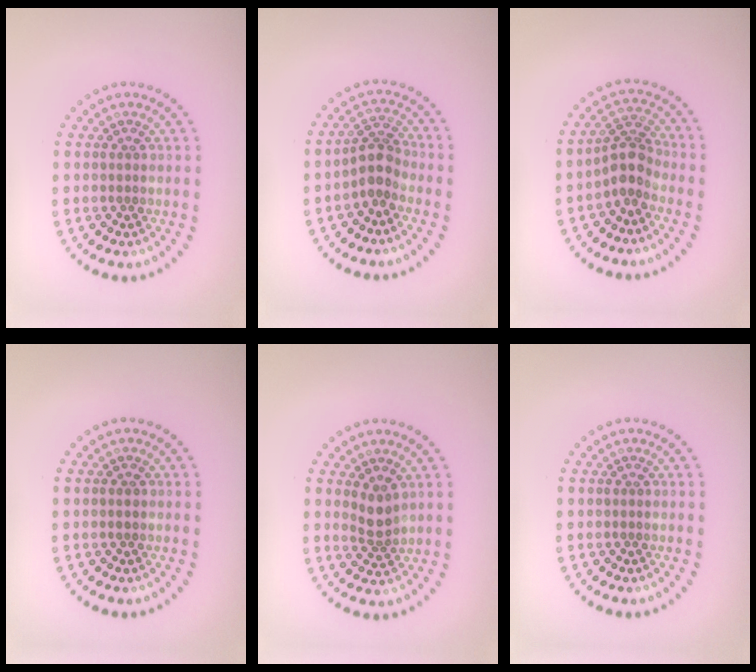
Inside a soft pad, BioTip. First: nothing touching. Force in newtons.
{"total": 2.6, "press": 2.0, "slide": 1.7}
{"total": 3.0, "press": 2.3, "slide": 1.9}
{"total": 0.8, "press": 0.8, "slide": 0.1}
{"total": 2.1, "press": 1.7, "slide": 1.3}
{"total": 0.0}